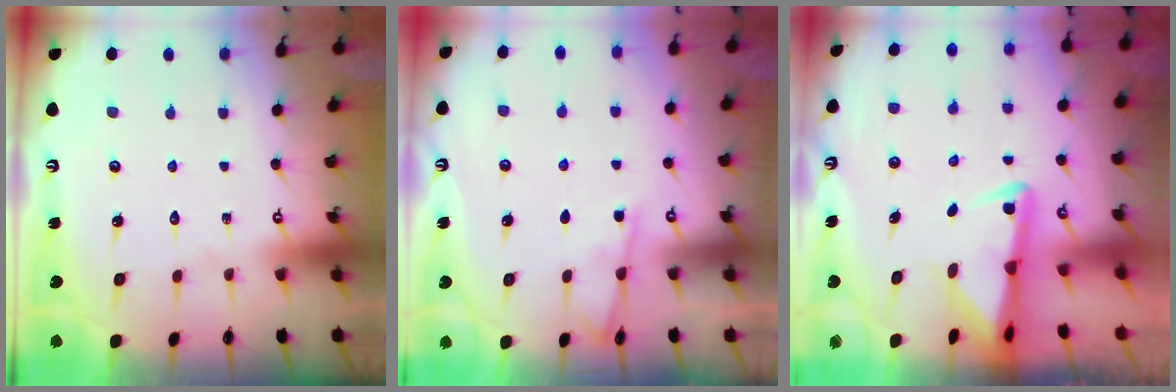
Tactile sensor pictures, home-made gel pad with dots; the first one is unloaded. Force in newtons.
{"total": 3.4, "press": 3.4, "slide": 0.4}
{"total": 3.5, "press": 3.4, "slide": 0.6}